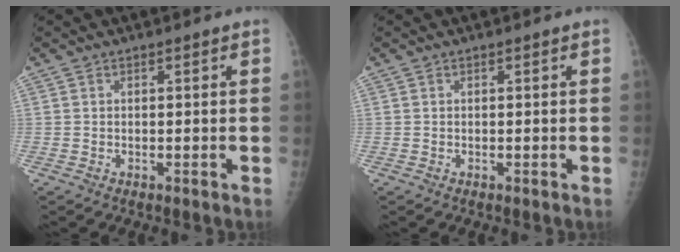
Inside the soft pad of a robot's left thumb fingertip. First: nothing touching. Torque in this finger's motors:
{"motor_torque": [-0.03, 0.02, -0.03, 0.02, 0.00]}